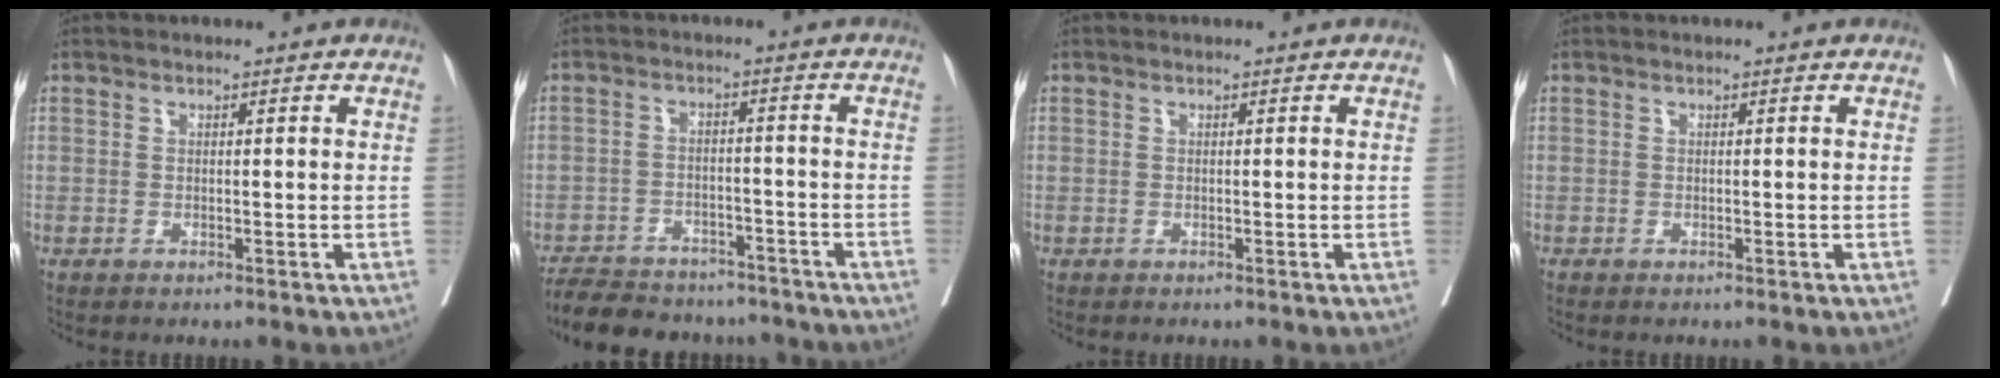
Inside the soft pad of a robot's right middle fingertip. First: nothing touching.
{"total": 14.1, "force": [-12.4, 5.0, 4.2], "torque": [-0.081, 0.008, -0.170]}
{"total": 0.0}
{"total": 0.0}